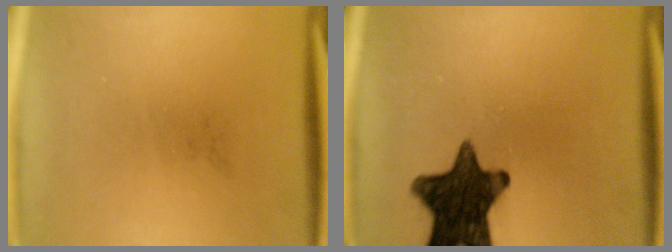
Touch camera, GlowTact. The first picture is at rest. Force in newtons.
{"total": 14.3}